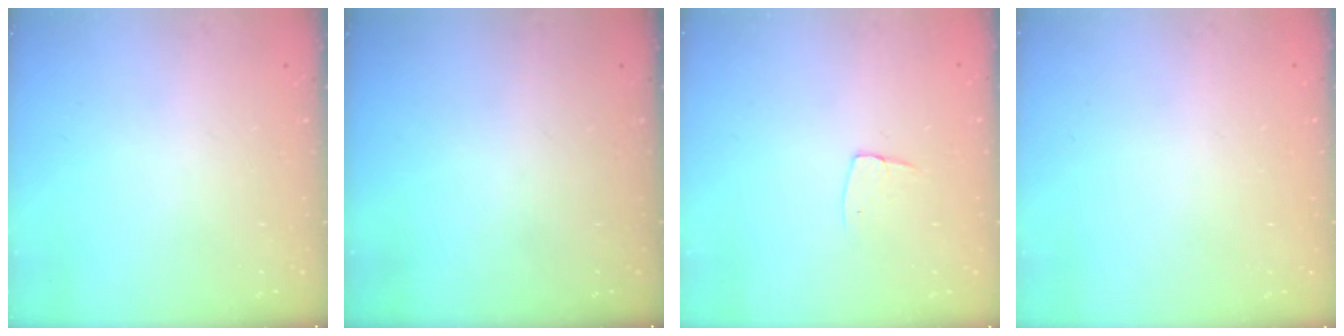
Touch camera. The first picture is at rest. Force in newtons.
{"total": 0.0}
{"total": 4.8, "press": 4.8, "slide": 0.3}
{"total": 0.0}